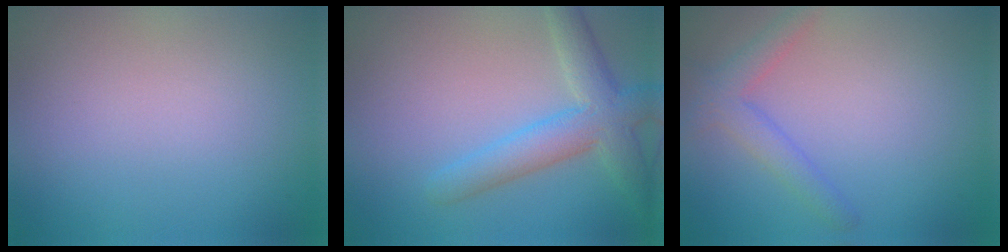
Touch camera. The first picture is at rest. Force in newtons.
{"total": 4.8, "press": 4.8, "slide": 0.3}
{"total": 2.5, "press": 2.5, "slide": 0.3}